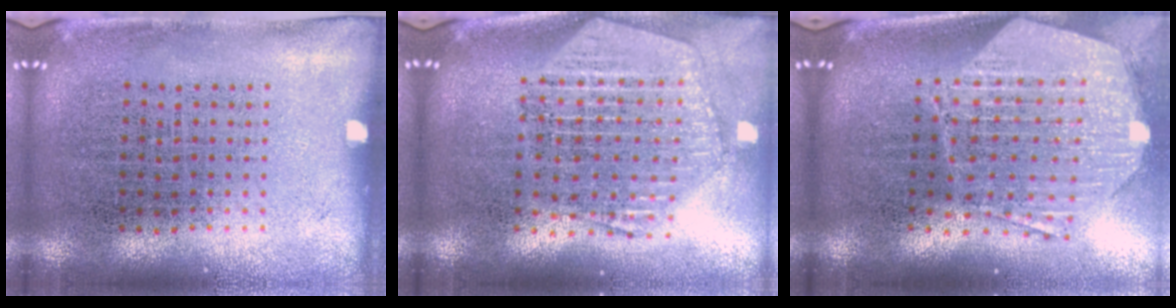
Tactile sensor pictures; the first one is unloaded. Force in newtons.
{"total": 2.6, "press": 2.2, "slide": 1.3}
{"total": 2.9, "press": 2.3, "slide": 1.8}